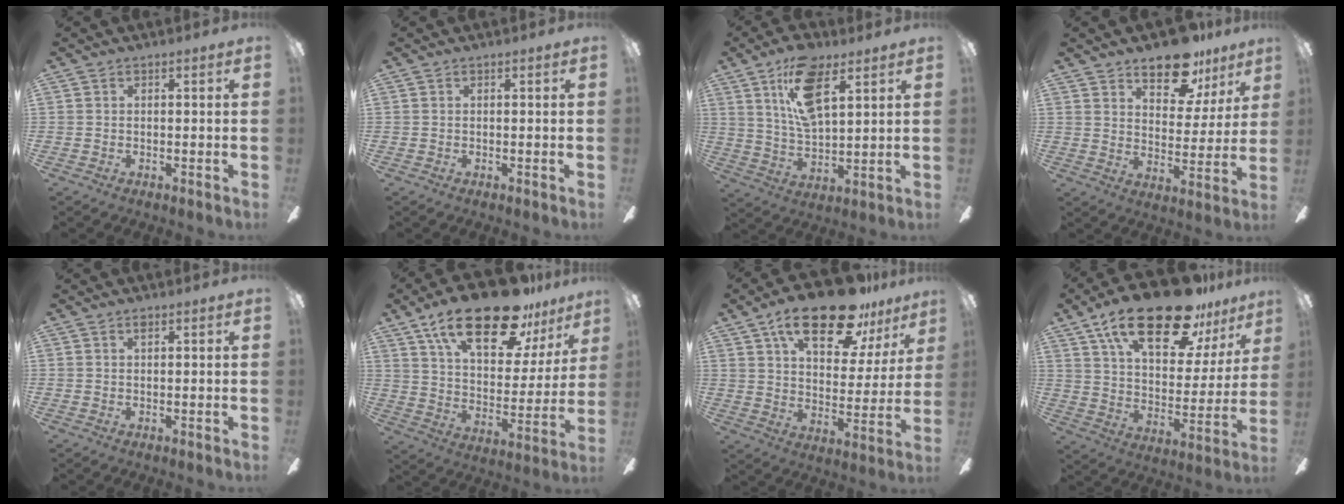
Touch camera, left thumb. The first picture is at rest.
{"total": 0.0}
{"total": 14.6, "force": [7.9, 6.8, 10.2], "torque": [-0.177, -0.012, 0.139]}
{"total": 13.3, "force": [10.1, 6.0, 6.1], "torque": [-0.081, -0.061, 0.180]}
{"total": 1.0, "force": [0.6, 0.4, 0.7], "torque": [-0.016, 0.003, 0.011]}
{"total": 24.5, "force": [16.3, 9.4, 15.6], "torque": [-0.251, -0.092, 0.277]}
{"total": 21.8, "force": [14.3, 8.8, 13.9], "torque": [-0.221, -0.072, 0.240]}
{"total": 24.8, "force": [16.6, 9.4, 15.9], "torque": [-0.258, -0.094, 0.279]}